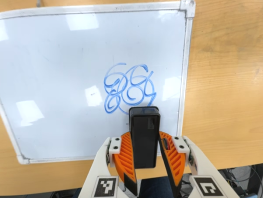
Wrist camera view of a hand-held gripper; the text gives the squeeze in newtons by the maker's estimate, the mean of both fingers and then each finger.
{"total": 4.8, "left": 4.4, "right": 5.1}